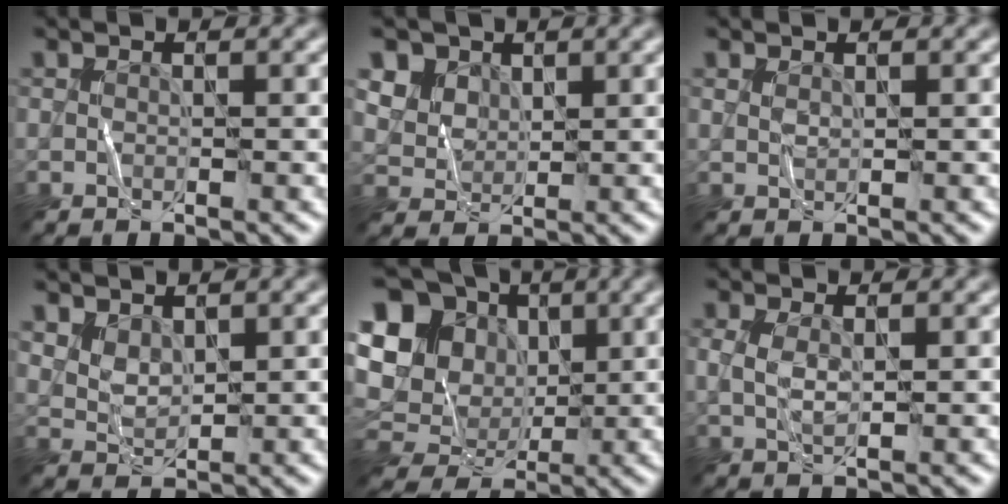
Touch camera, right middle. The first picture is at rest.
{"total": 6.2, "force": [3.9, 4.4, 2.0], "torque": [-0.070, 0.009, 0.070]}
{"total": 0.6, "force": [0.5, 0.2, 0.2], "torque": [-0.006, 0.001, 0.007]}
{"total": 1.6, "force": [1.3, 0.8, 0.5], "torque": [-0.017, -0.001, 0.030]}
{"total": 12.3, "force": [3.1, 10.5, 5.8], "torque": [-0.148, 0.019, 0.045]}
{"total": 1.7, "force": [0.5, 0.9, 1.4], "torque": [-0.040, 0.003, 0.008]}